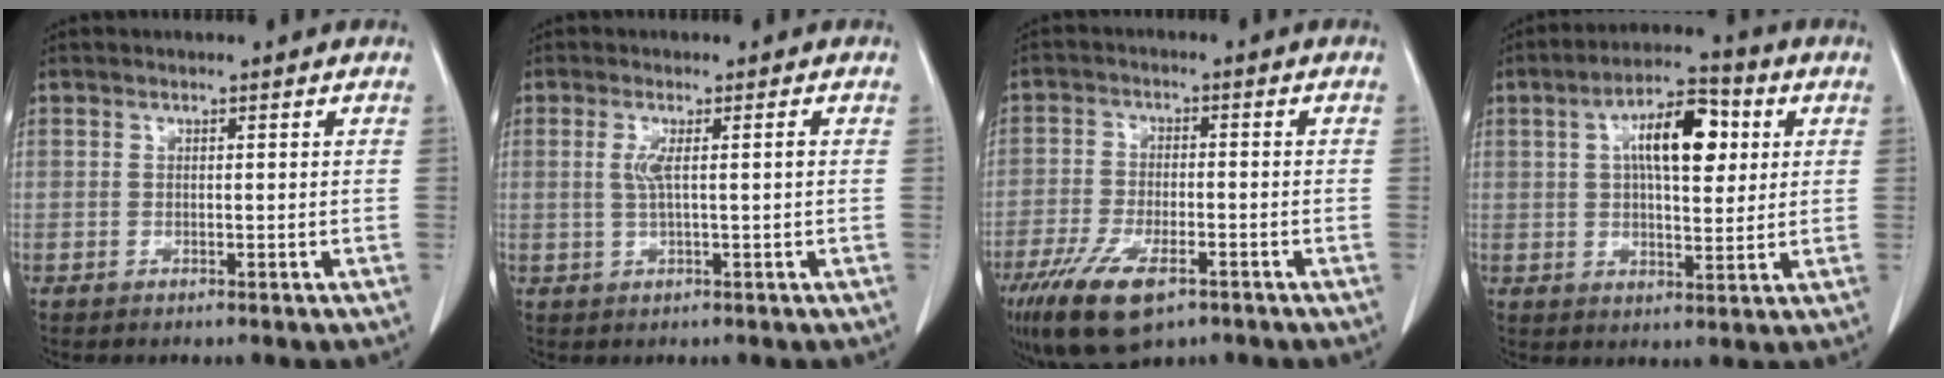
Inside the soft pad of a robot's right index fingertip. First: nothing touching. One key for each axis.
{"total": 2.8, "fx": 0.2, "fy": -0.2, "fz": 2.8, "tx": -0.059, "ty": 0.003, "tz": 0.005}
{"total": 12.3, "fx": -7.5, "fy": 4.3, "fz": 8.8, "tx": -0.173, "ty": -0.022, "tz": -0.128}
{"total": 10.9, "fx": 3.0, "fy": 4.2, "fz": 9.6, "tx": -0.165, "ty": 0.024, "tz": 0.045}